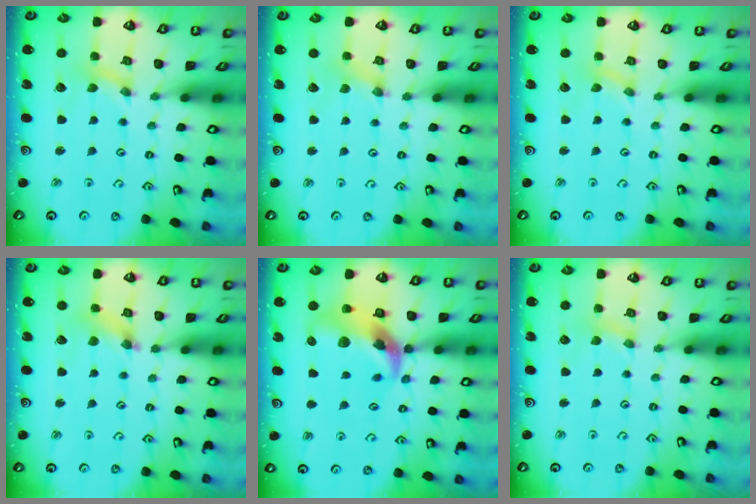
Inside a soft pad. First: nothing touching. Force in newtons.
{"total": 0.0}
{"total": 0.0}
{"total": 3.4, "press": 3.4, "slide": 0.3}
{"total": 14.7, "press": 14.6, "slide": 2.1}
{"total": 0.8, "press": 0.8, "slide": 0.2}